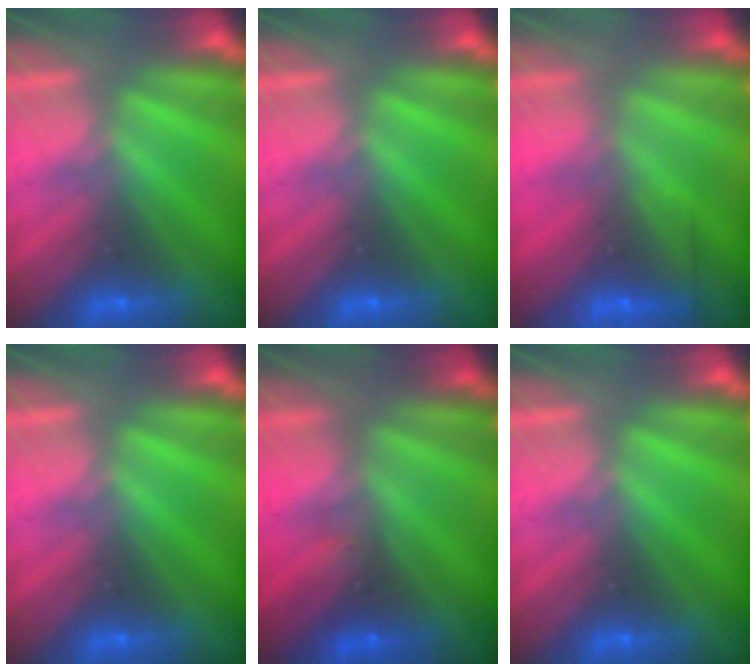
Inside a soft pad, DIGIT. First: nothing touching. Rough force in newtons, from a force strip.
{"total": 0.0}
{"total": 2.5}
{"total": 0.0}
{"total": 2.1}
{"total": 0.0}